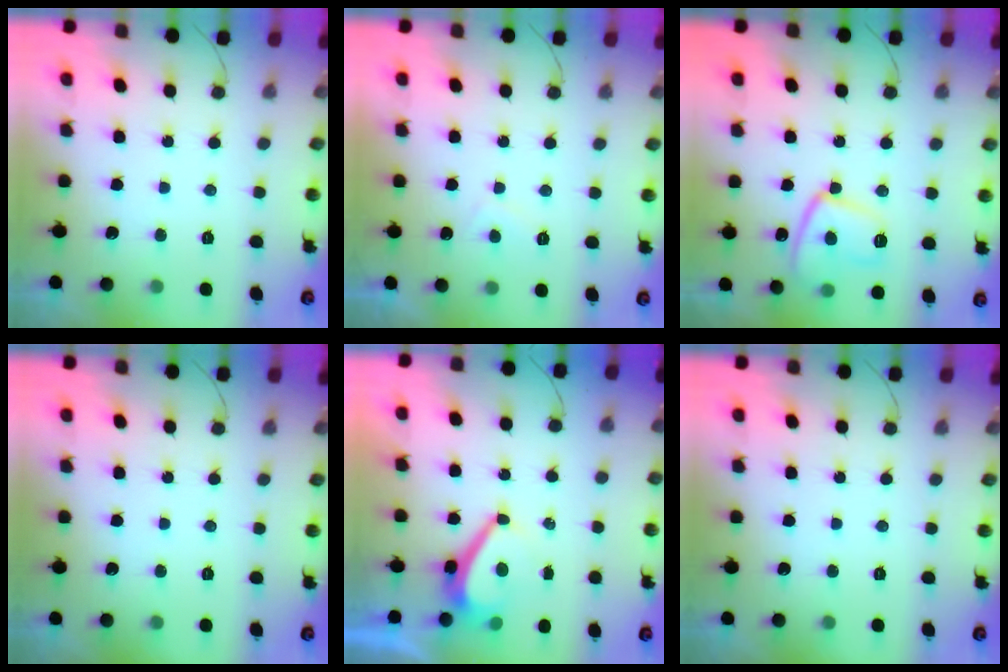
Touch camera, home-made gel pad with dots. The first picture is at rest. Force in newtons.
{"total": 1.8, "press": 1.6, "slide": 0.8}
{"total": 12.0, "press": 11.9, "slide": 1.2}
{"total": 0.0}
{"total": 5.5, "press": 5.5, "slide": 0.8}
{"total": 0.0}